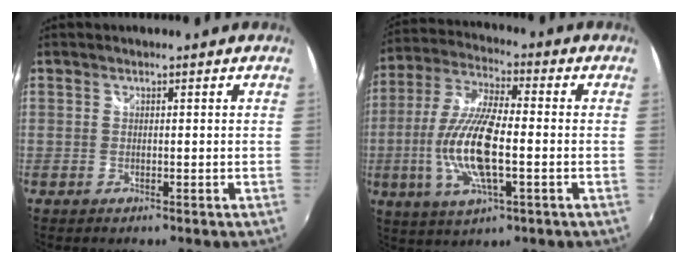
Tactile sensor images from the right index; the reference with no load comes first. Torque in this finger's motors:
{"motor_torque": [1.59, -0.55, 0.53, 0.14]}